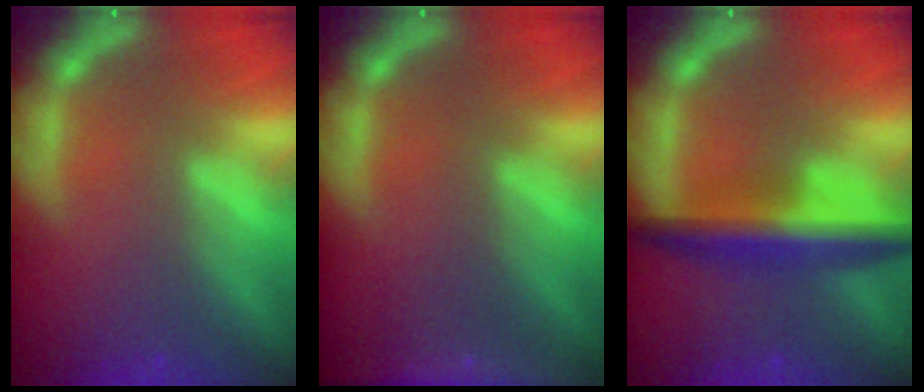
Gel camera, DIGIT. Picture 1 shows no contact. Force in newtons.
{"total": 6.0}
{"total": 6.6}